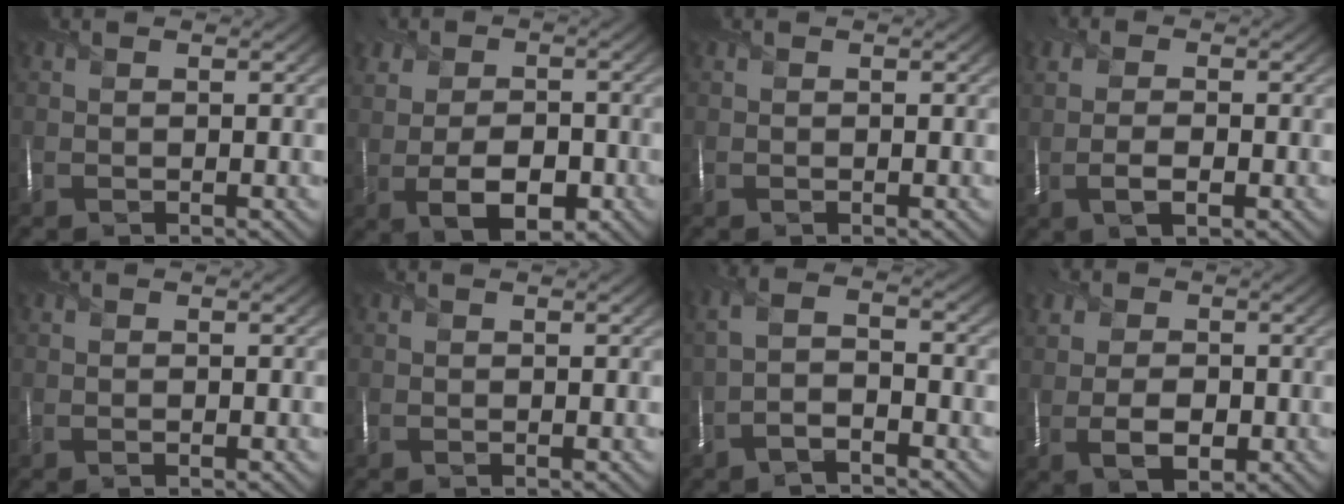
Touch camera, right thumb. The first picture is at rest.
{"total": 8.1, "force": [-1.4, 5.6, 5.6], "torque": [-0.087, -0.002, -0.032]}
{"total": 0.0}
{"total": 3.5, "force": [-0.6, 1.9, 2.8], "torque": [-0.058, 0.001, -0.014]}
{"total": 0.6, "force": [-0.2, 0.2, 0.5], "torque": [-0.009, 0.000, -0.003]}
{"total": 0.0}
{"total": 5.1, "force": [-2.6, 1.7, 4.0], "torque": [-0.086, 0.006, -0.064]}
{"total": 6.3, "force": [-0.4, 4.6, 4.2], "torque": [-0.067, 0.005, -0.018]}